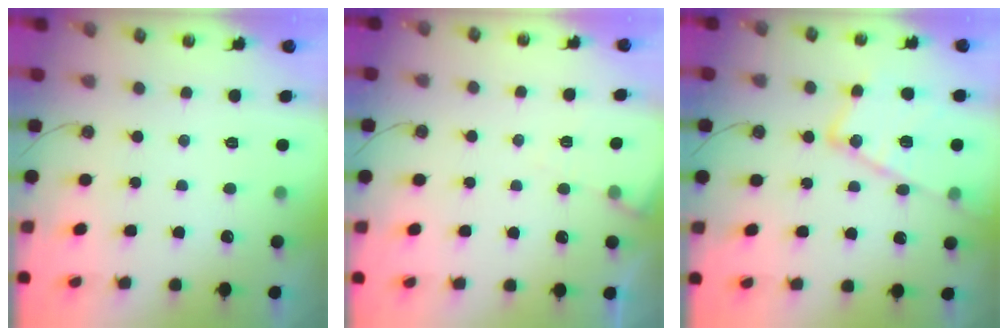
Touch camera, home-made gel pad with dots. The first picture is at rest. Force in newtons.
{"total": 4.2, "press": 4.1, "slide": 0.6}
{"total": 17.2, "press": 17.2, "slide": 1.3}